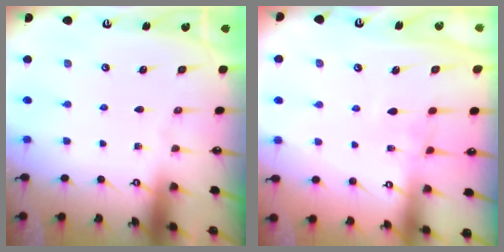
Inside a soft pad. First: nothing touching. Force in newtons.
{"total": 1.2, "press": 1.1, "slide": 0.5}